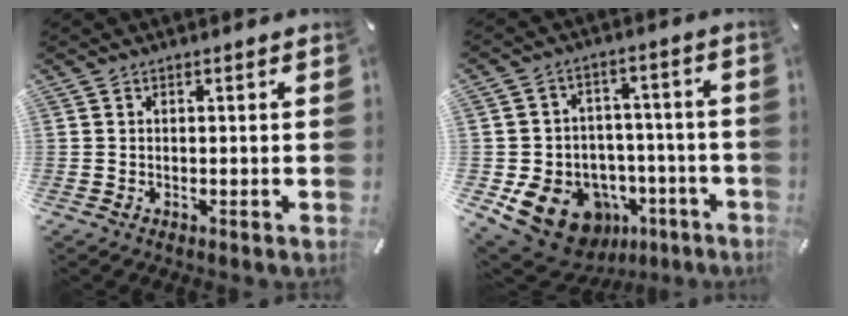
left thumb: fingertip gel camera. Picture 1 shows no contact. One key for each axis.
{"total": 15.0, "fx": -6.7, "fy": 11.9, "fz": 6.4, "tx": -0.100, "ty": 0.034, "tz": -0.098}